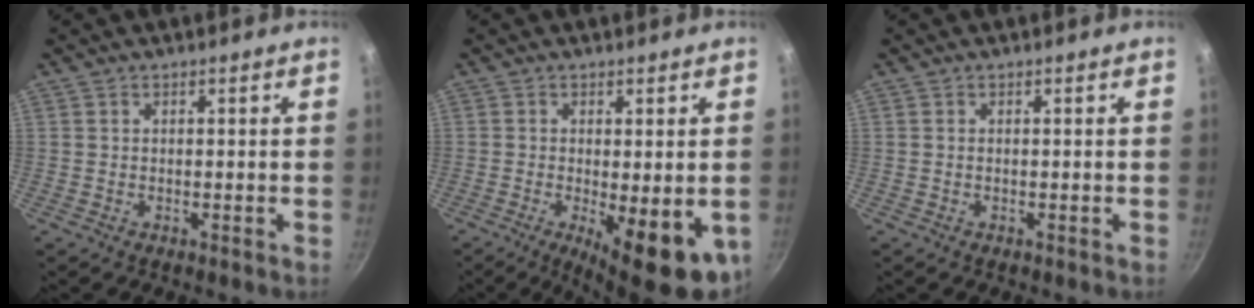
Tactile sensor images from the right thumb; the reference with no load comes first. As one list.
[{"total": 13.6, "force": [-4.6, 4.7, 11.9], "torque": [-0.130, -0.016, -0.050]}, {"total": 0.0}]